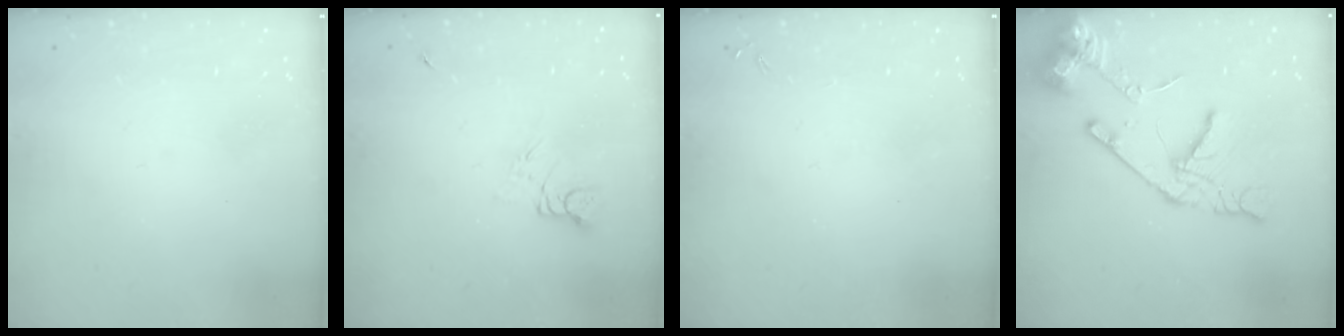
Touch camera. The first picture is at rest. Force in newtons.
{"total": 1.5, "press": 1.5, "slide": 0.2}
{"total": 0.0}
{"total": 14.8, "press": 14.7, "slide": 1.9}